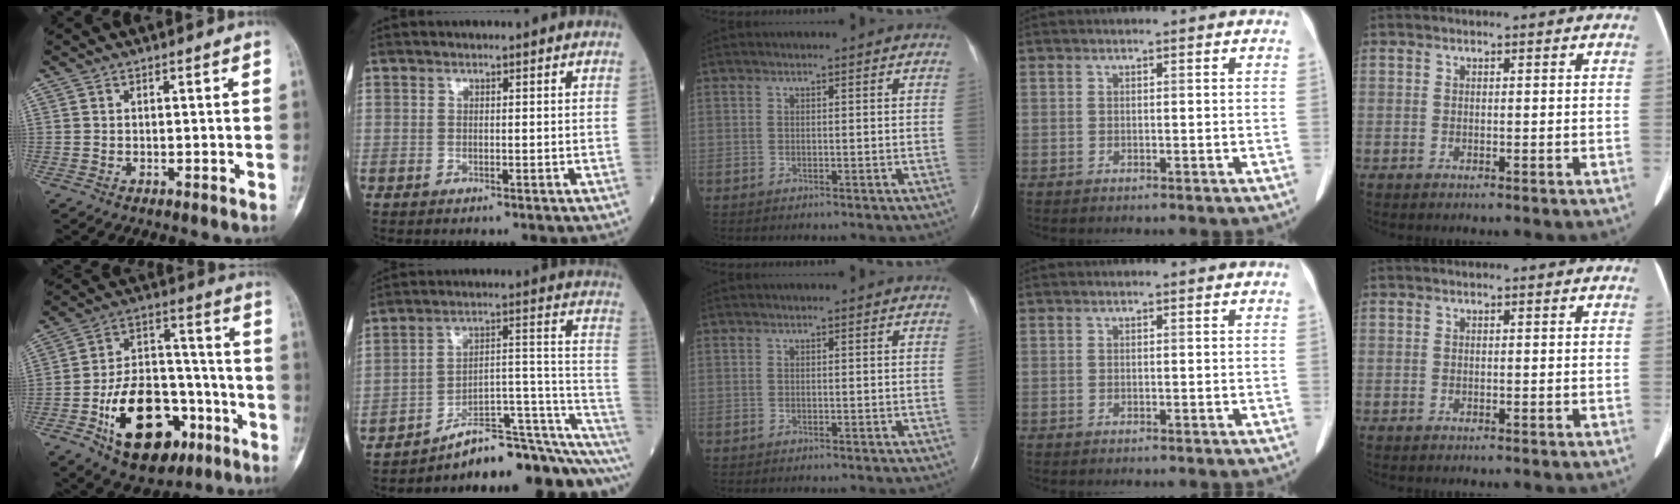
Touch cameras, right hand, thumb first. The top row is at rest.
{"thumb": {"total": 22.1, "force": [-9.7, 13.2, 14.9], "torque": [-0.213, 0.070, -0.143]}, "index": {"total": 17.6, "force": [-12.9, 4.7, 11.0], "torque": [-0.079, 0.081, -0.176]}}